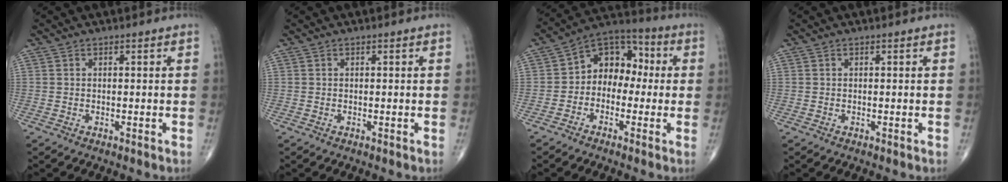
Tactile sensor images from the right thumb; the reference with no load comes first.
{"total": 0.0}
{"total": 10.4, "force": [-0.2, 7.9, 6.8], "torque": [-0.060, 0.043, -0.026]}
{"total": 0.0}